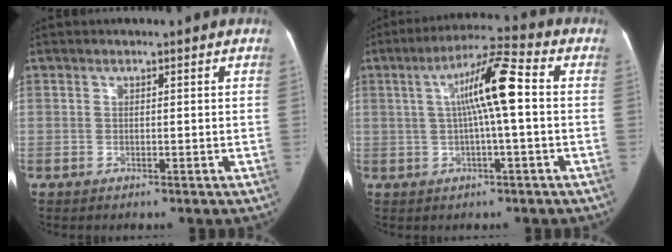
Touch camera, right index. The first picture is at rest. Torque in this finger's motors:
{"motor_torque": [0.85, 0.53, 0.25, 0.11]}